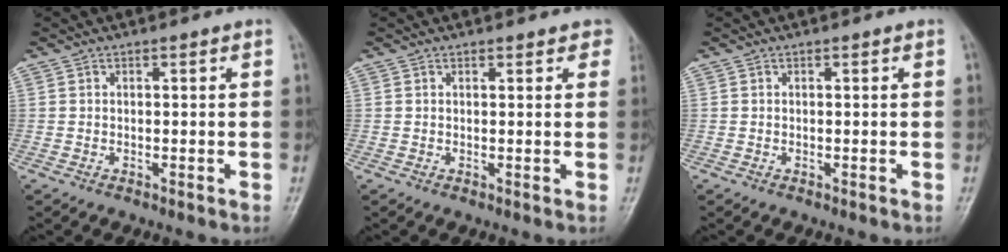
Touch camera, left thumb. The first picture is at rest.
{"total": 2.7, "force": [2.1, 1.3, 1.0], "torque": [0.017, -0.001, 0.014]}
{"total": 0.0}